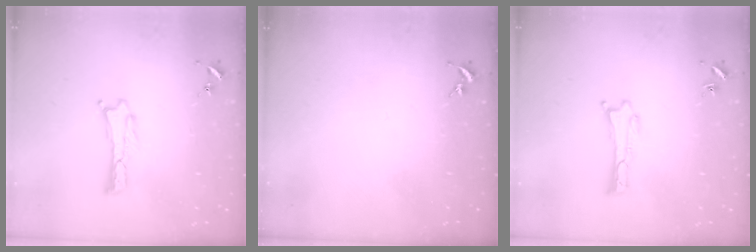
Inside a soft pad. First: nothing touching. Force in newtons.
{"total": 0.0}
{"total": 0.0}